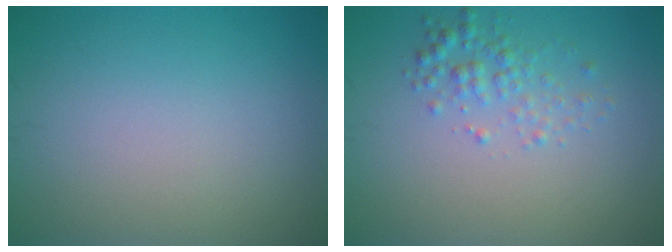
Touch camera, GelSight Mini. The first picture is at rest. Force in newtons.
{"total": 2.0, "press": 2.0, "slide": 0.1}